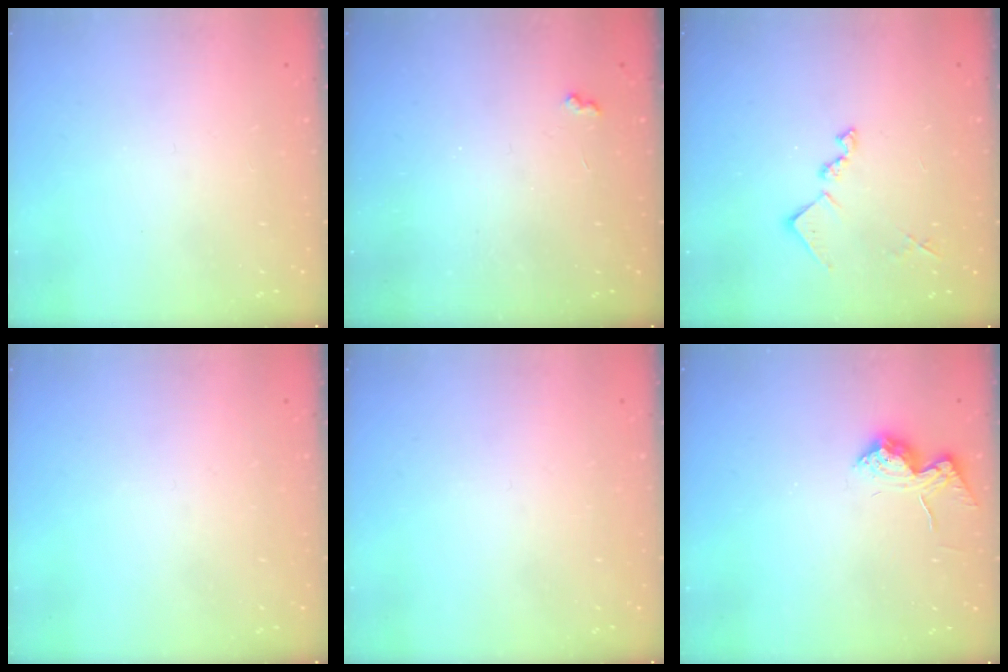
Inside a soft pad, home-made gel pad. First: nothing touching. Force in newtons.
{"total": 3.5, "press": 3.4, "slide": 0.6}
{"total": 10.8, "press": 10.8, "slide": 0.6}
{"total": 0.0}
{"total": 0.0}
{"total": 11.8, "press": 11.8, "slide": 0.5}